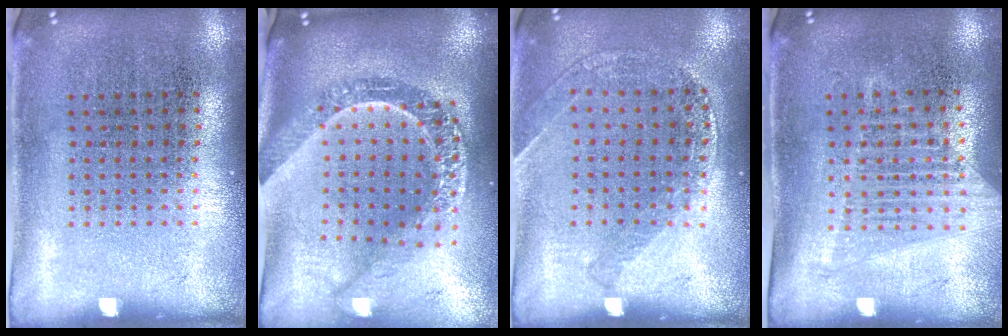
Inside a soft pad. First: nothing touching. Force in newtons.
{"total": 2.9, "press": 2.3, "slide": 1.8}
{"total": 1.2, "press": 1.2, "slide": 0.1}
{"total": 1.5, "press": 1.4, "slide": 0.5}